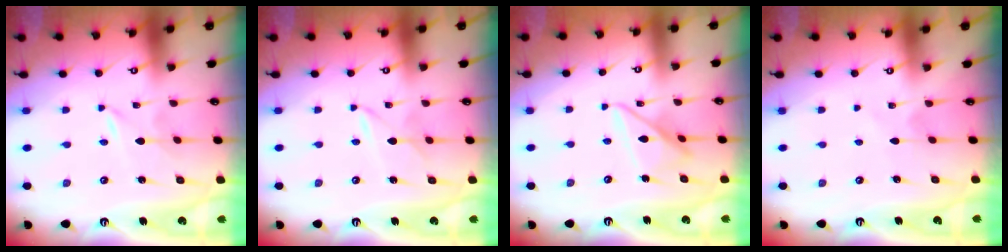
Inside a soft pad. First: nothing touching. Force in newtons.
{"total": 2.8, "press": 2.8, "slide": 0.4}
{"total": 11.1, "press": 11.0, "slide": 1.0}
{"total": 2.8, "press": 2.8, "slide": 0.3}